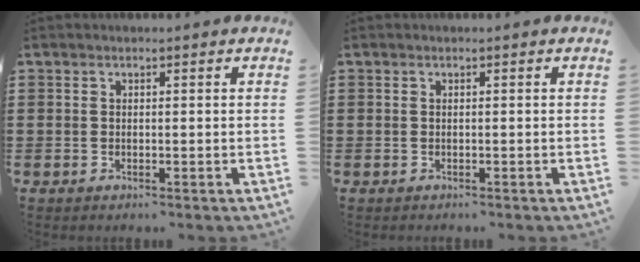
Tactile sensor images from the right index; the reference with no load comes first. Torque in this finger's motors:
{"motor_torque": [1.17, 0.97, -0.01, 0.01]}